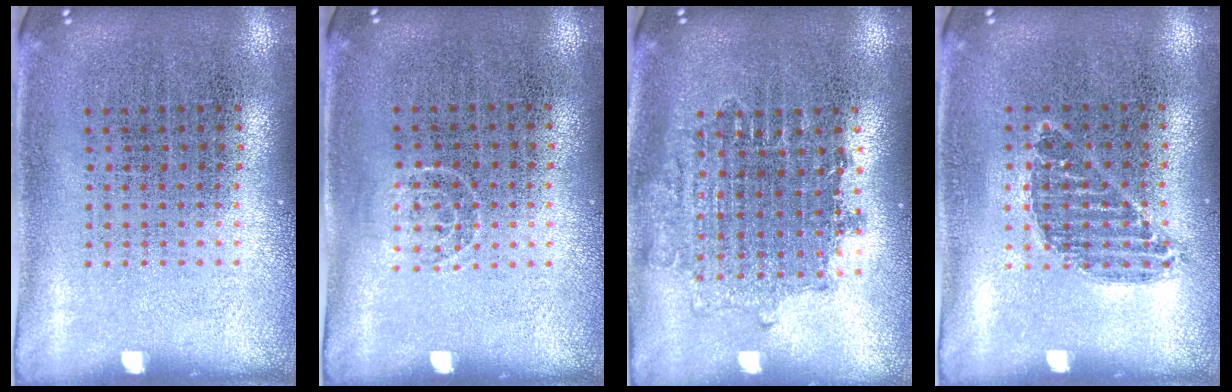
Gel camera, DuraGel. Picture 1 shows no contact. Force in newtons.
{"total": 0.7, "press": 0.4, "slide": 0.5}
{"total": 1.6, "press": 1.3, "slide": 0.9}
{"total": 0.8, "press": 0.7, "slide": 0.4}